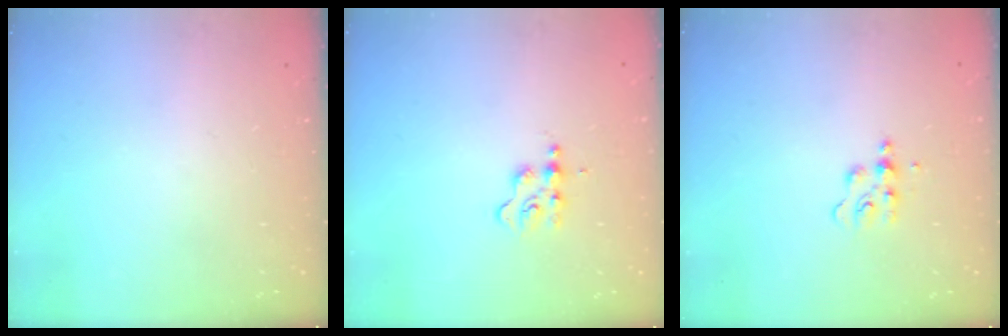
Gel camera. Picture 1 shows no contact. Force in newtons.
{"total": 2.4, "press": 2.4, "slide": 0.3}
{"total": 5.9, "press": 5.9, "slide": 0.6}